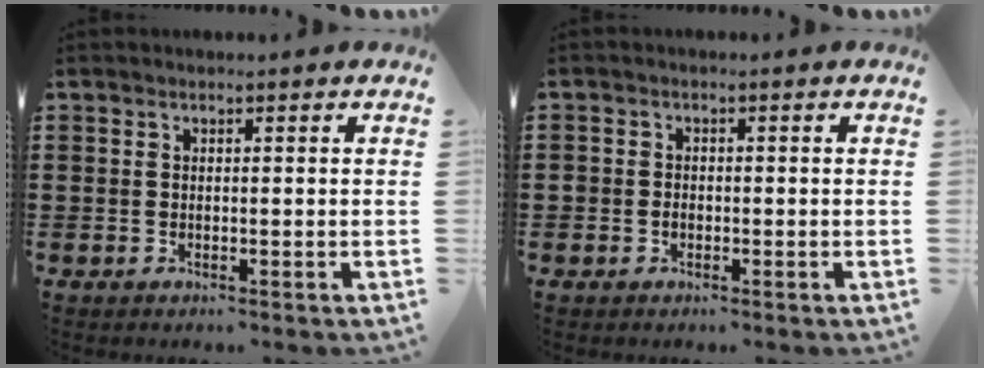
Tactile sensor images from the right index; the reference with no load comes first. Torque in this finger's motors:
{"motor_torque": [1.06, 1.08, -0.03, 0.01]}